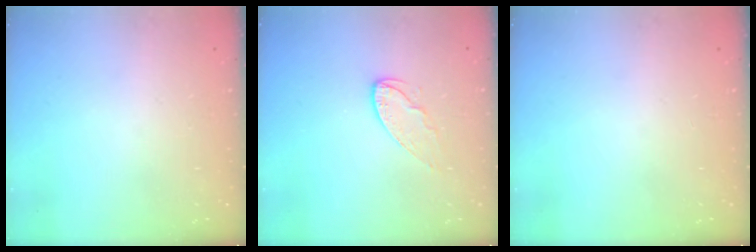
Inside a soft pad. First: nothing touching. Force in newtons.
{"total": 7.6, "press": 7.6, "slide": 0.4}
{"total": 0.0}